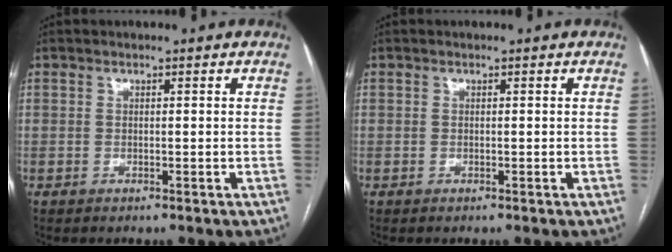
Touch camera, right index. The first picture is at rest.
{"total": 0.0}